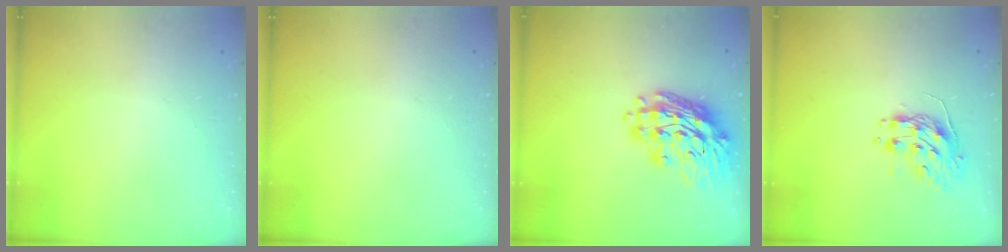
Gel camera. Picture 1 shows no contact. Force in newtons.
{"total": 0.0}
{"total": 18.1, "press": 17.6, "slide": 4.0}
{"total": 9.3, "press": 9.3, "slide": 0.8}